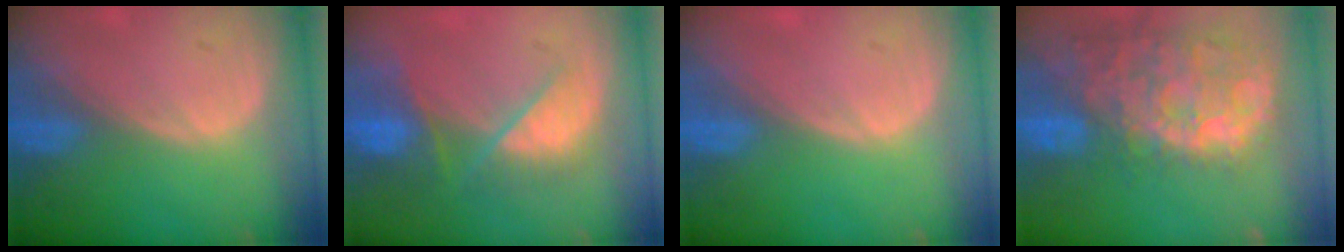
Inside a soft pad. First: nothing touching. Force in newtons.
{"total": 8.3, "press": 7.4, "slide": 3.8}
{"total": 0.0}
{"total": 14.6, "press": 11.8, "slide": 8.7}